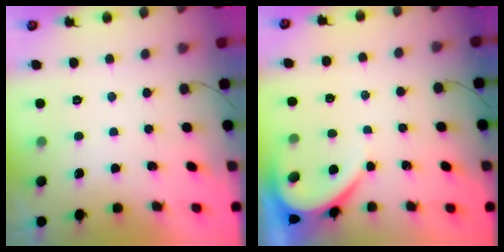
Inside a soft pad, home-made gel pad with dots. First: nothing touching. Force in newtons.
{"total": 4.0, "press": 3.9, "slide": 0.6}